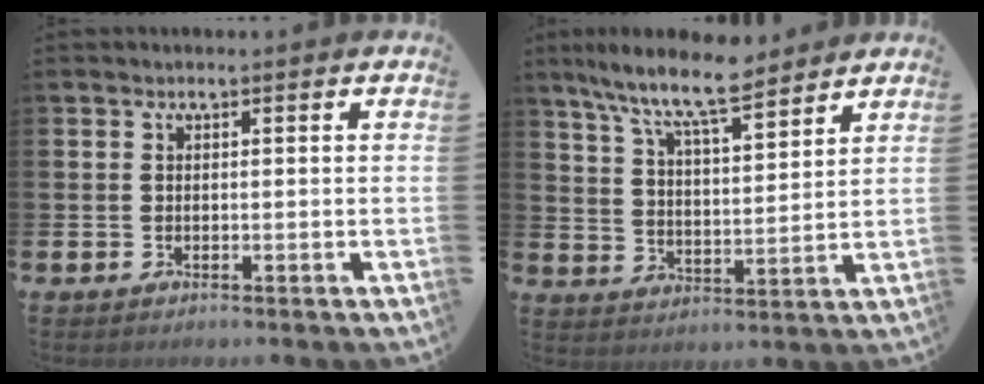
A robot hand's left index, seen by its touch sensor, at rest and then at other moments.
{"total": 9.5, "force": [8.4, 1.3, 4.3], "torque": [-0.101, -0.043, 0.146]}